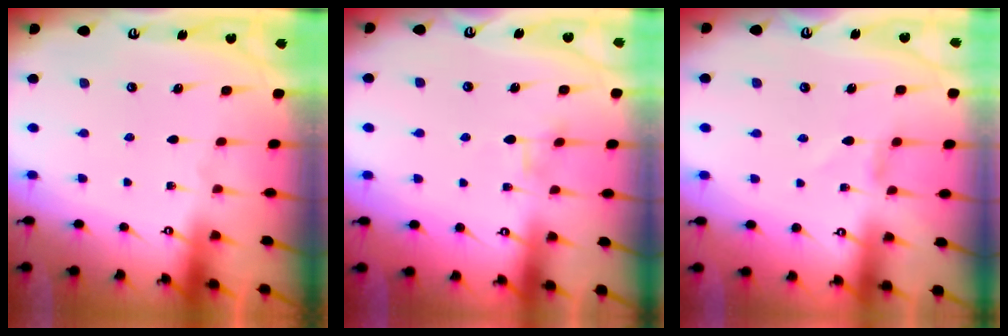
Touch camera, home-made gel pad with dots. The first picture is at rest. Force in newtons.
{"total": 1.9, "press": 1.9, "slide": 0.2}
{"total": 1.5, "press": 1.4, "slide": 0.3}